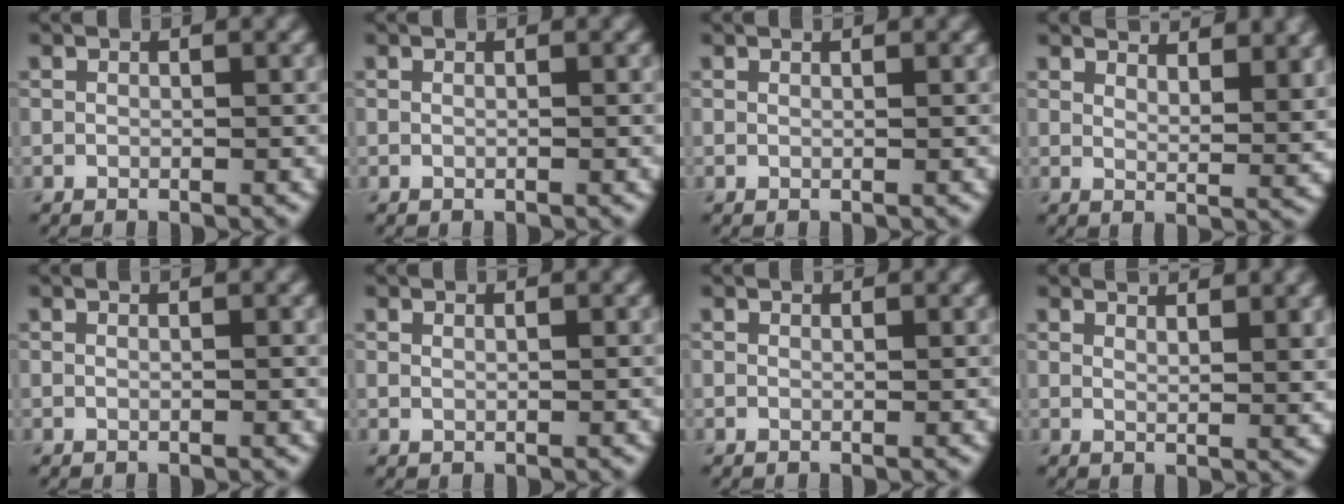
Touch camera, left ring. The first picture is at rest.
{"total": 0.7, "force": [0.2, 0.3, 0.6], "torque": [-0.006, -0.004, -0.004]}
{"total": 0.8, "force": [0.6, 0.3, 0.5], "torque": [-0.003, 0.000, 0.002]}
{"total": 6.5, "force": [5.3, 1.7, 3.4], "torque": [-0.044, 0.007, 0.063]}
{"total": 1.1, "force": [0.5, 0.4, 0.9], "torque": [-0.007, -0.003, 0.000]}
{"total": 0.8, "force": [0.7, 0.2, 0.4], "torque": [-0.008, -0.003, 0.005]}
{"total": 0.7, "force": [0.7, 0.1, 0.1], "torque": [-0.004, -0.002, 0.008]}
{"total": 3.7, "force": [2.9, 0.8, 2.2], "torque": [-0.023, 0.009, 0.033]}